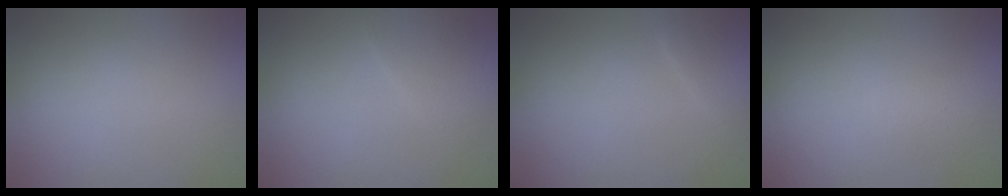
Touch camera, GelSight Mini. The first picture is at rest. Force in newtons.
{"total": 2.2, "press": 2.2, "slide": 0.1}
{"total": 1.8, "press": 1.8, "slide": 0.1}
{"total": 1.3, "press": 1.3, "slide": 0.1}